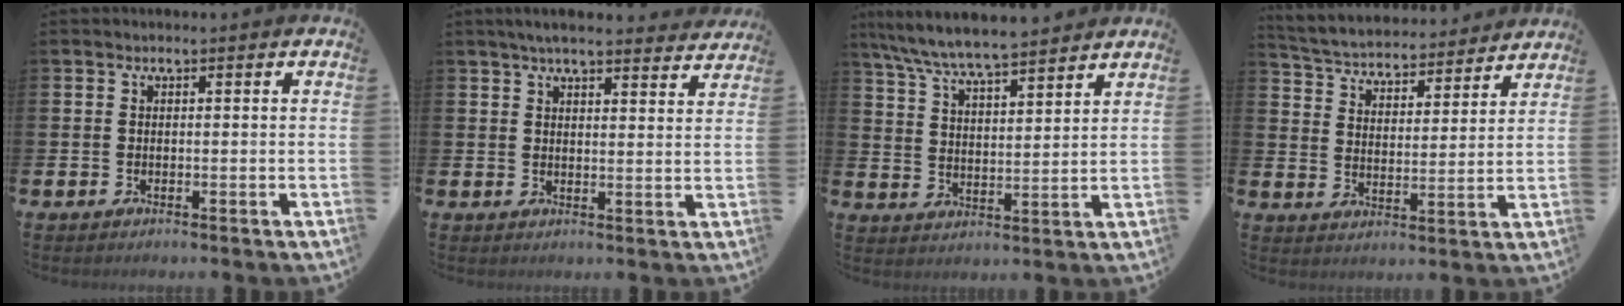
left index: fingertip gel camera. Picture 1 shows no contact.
{"total": 4.9, "force": [4.6, 0.6, 1.7], "torque": [-0.033, -0.017, 0.081]}
{"total": 7.2, "force": [7.0, 0.3, 1.9], "torque": [-0.060, -0.042, 0.123]}
{"total": 4.7, "force": [4.6, 1.1, 0.4], "torque": [-0.031, -0.044, 0.072]}